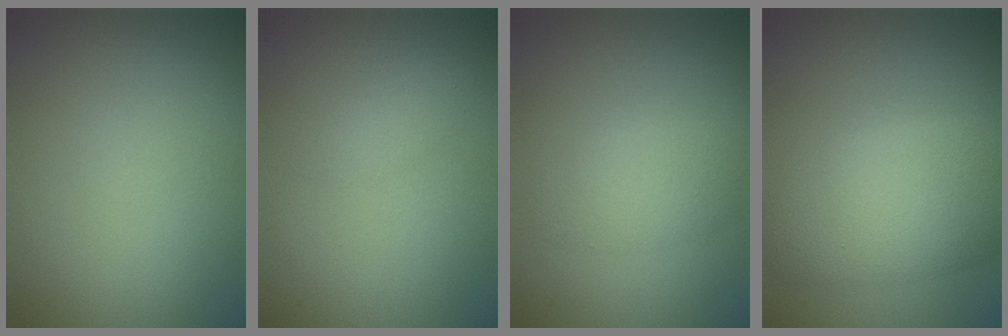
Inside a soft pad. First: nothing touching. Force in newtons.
{"total": 1.0, "press": 1.0, "slide": 0.1}
{"total": 2.9, "press": 2.9, "slide": 0.1}
{"total": 7.5, "press": 7.5, "slide": 0.2}